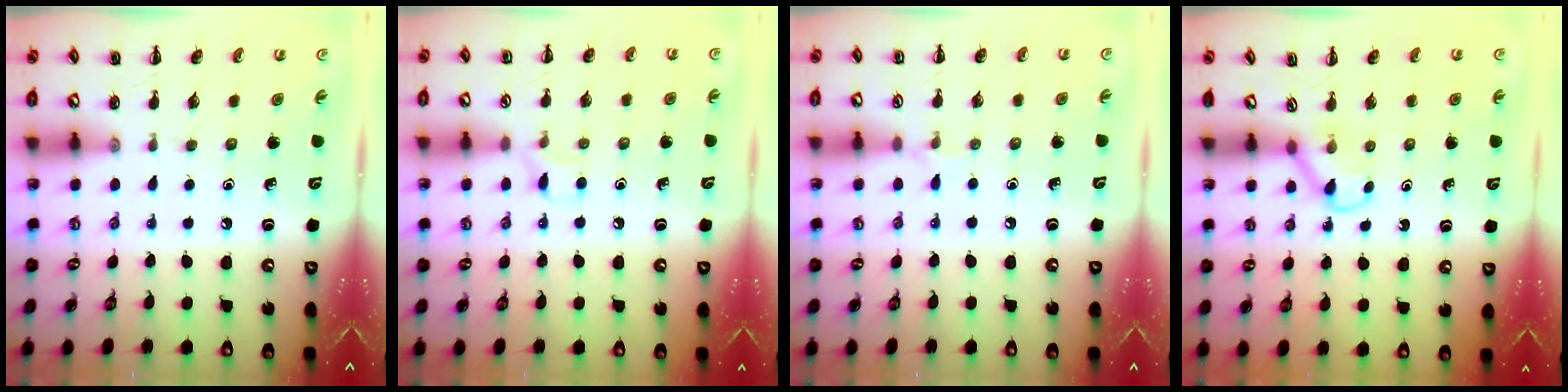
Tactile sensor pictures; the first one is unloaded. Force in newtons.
{"total": 4.7, "press": 4.3, "slide": 1.8}
{"total": 4.0, "press": 3.7, "slide": 1.5}
{"total": 2.9, "press": 2.7, "slide": 1.2}